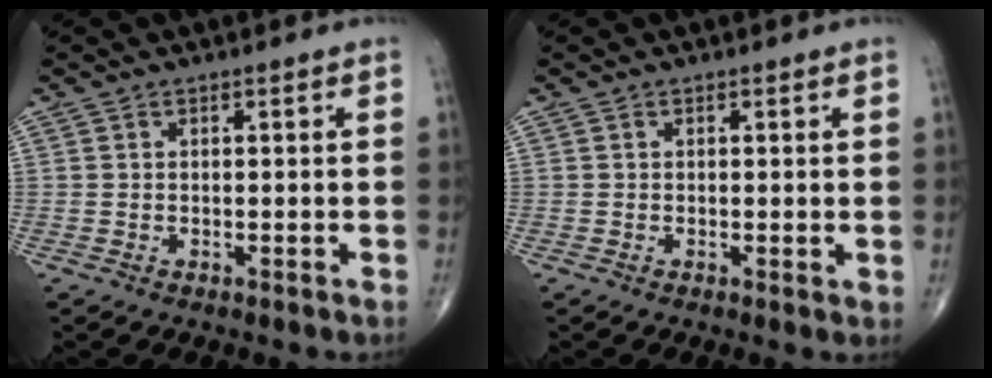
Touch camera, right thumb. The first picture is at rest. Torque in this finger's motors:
{"motor_torque": [-0.22, -0.02, -0.09, -0.03, -0.03]}